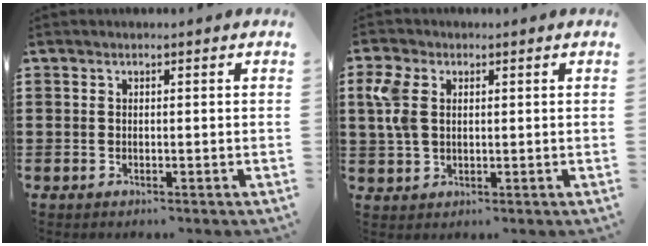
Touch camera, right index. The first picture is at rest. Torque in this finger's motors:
{"motor_torque": [0.21, 0.02, 0.16, 0.15]}